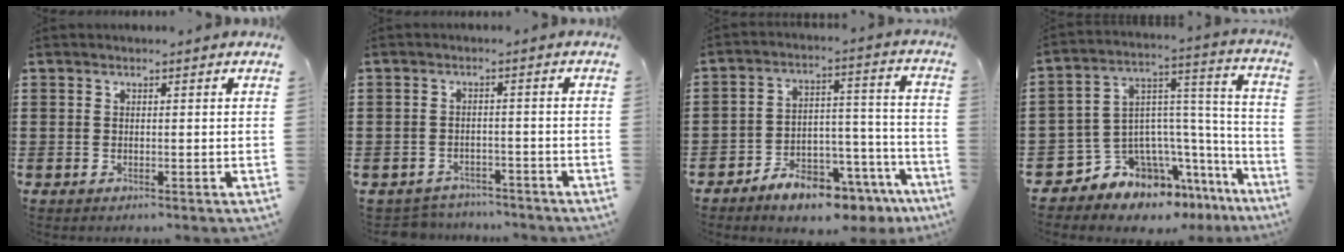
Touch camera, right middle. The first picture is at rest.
{"total": 2.8, "force": [-2.8, 0.4, -0.3], "torque": [-0.005, -0.002, -0.062]}
{"total": 7.7, "force": [-7.0, 2.2, 2.4], "torque": [-0.038, 0.027, -0.129]}
{"total": 8.6, "force": [-7.1, 4.6, 1.4], "torque": [-0.059, -0.013, -0.136]}